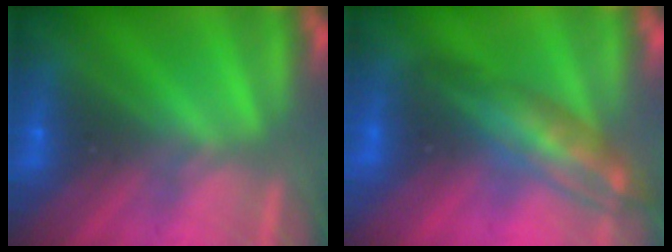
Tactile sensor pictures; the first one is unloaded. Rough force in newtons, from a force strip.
{"total": 2.9}